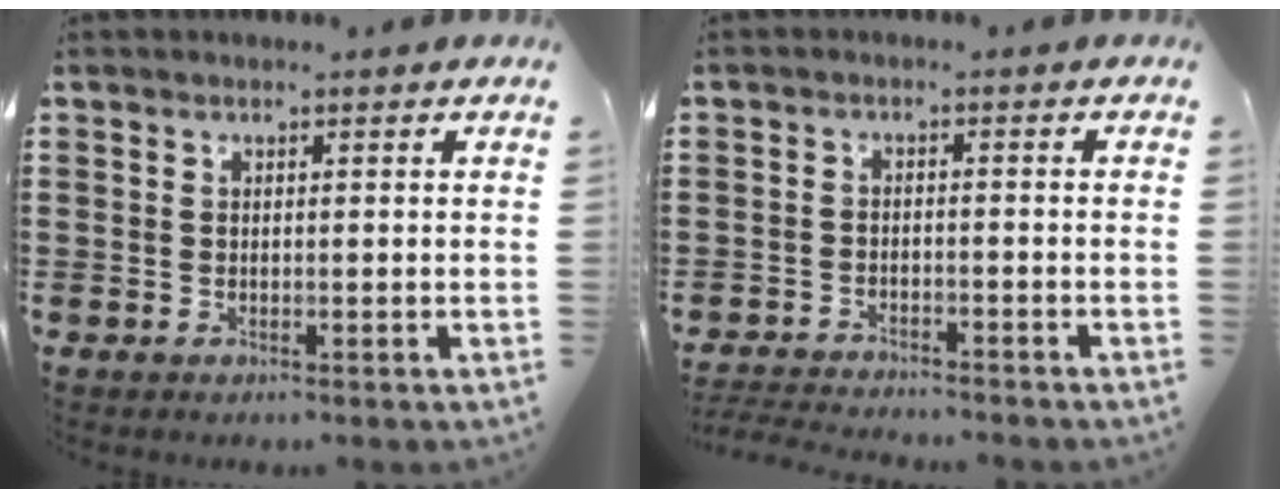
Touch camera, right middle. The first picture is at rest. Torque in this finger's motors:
{"motor_torque": [0.22, -0.14, 0.04, 0.01]}